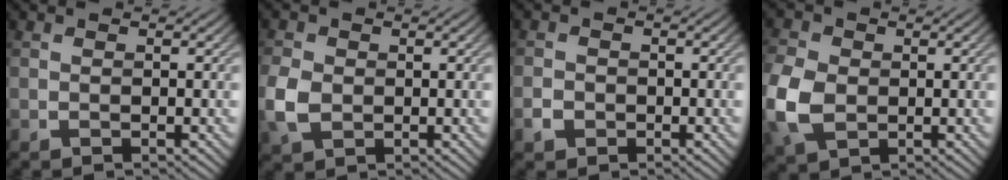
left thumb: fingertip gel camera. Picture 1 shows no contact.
{"total": 4.8, "force": [-0.5, 3.7, 3.0], "torque": [-0.085, -0.003, -0.014]}
{"total": 1.9, "force": [-0.9, 1.5, 0.7], "torque": [-0.013, -0.002, -0.022]}
{"total": 8.2, "force": [-0.9, 6.0, 5.4], "torque": [-0.166, -0.010, -0.025]}